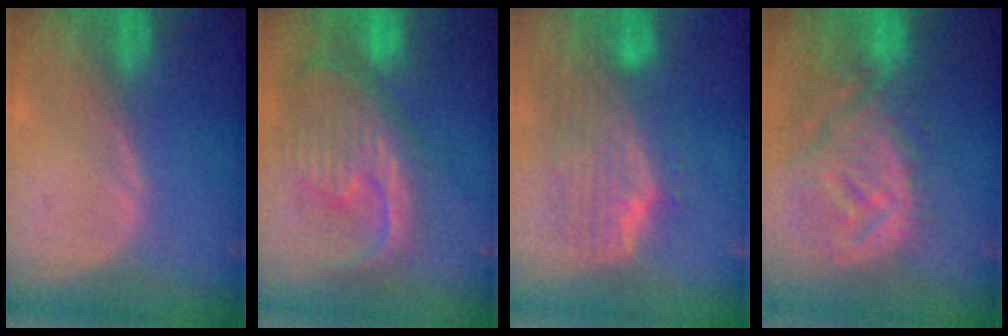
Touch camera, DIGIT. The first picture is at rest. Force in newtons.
{"total": 12.5, "press": 10.7, "slide": 6.5}
{"total": 10.0, "press": 8.9, "slide": 4.6}
{"total": 12.3, "press": 11.0, "slide": 5.5}